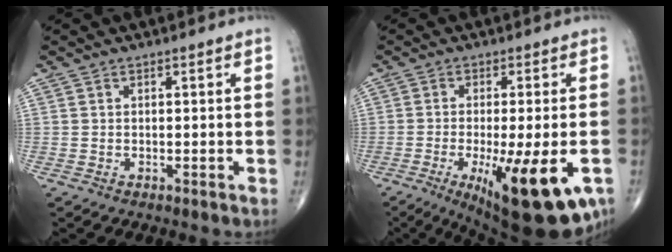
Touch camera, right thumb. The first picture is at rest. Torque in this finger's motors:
{"motor_torque": [2.20, 2.01, 0.86, -0.96, 0.52]}